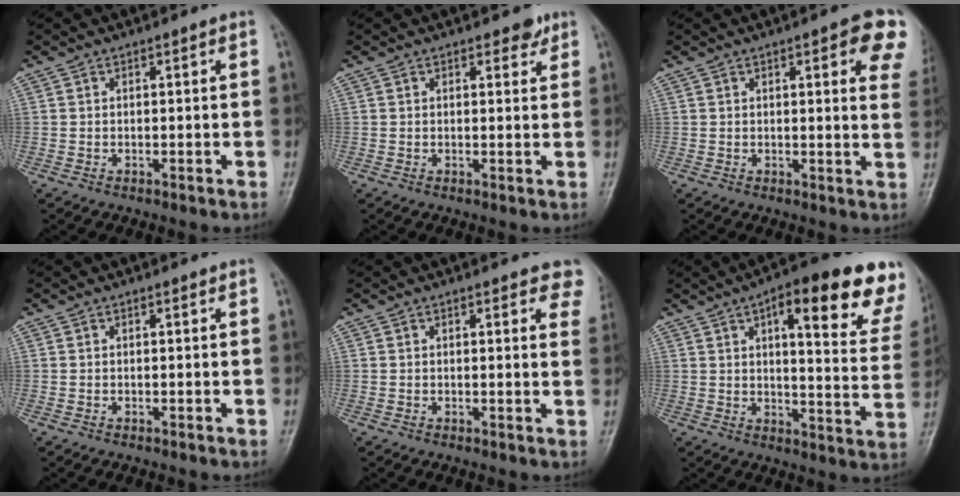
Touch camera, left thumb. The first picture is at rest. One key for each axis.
{"total": 2.1, "fx": 1.5, "fy": 1.1, "fz": 0.9, "tx": 0.002, "ty": -0.008, "tz": 0.016}
{"total": 9.9, "fx": 4.4, "fy": 2.6, "fz": 8.4, "tx": -0.071, "ty": -0.013, "tz": 0.045}
{"total": 0.0}
{"total": 5.9, "fx": 4.3, "fy": 2.2, "fz": 3.4, "tx": -0.006, "ty": -0.013, "tz": 0.034}
{"total": 21.9, "fx": 12.0, "fy": 6.0, "fz": 17.3, "tx": -0.193, "ty": -0.033, "tz": 0.142}